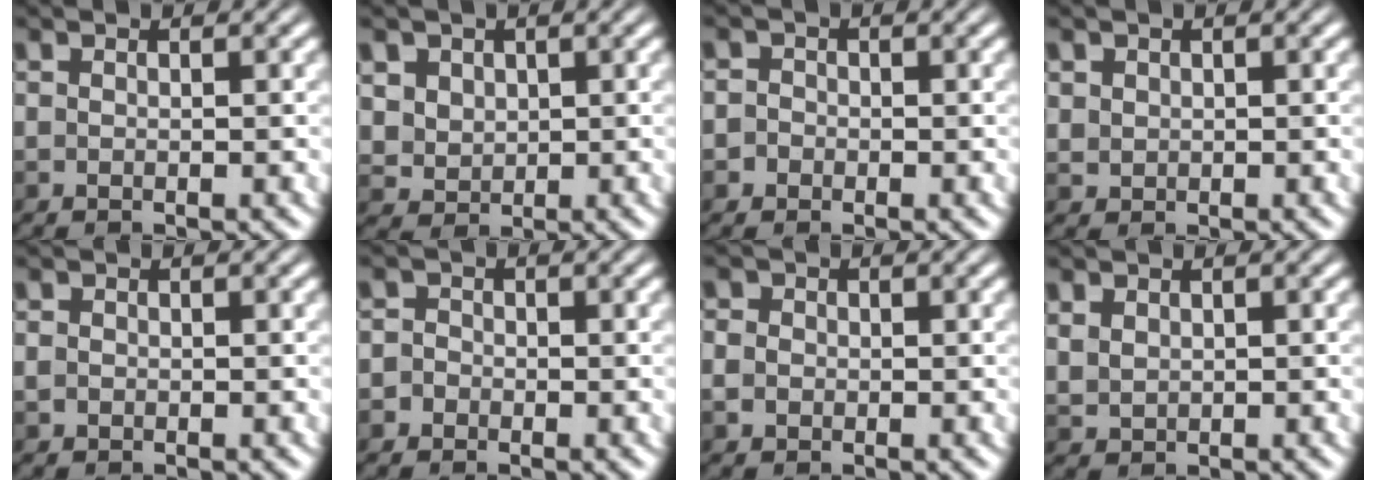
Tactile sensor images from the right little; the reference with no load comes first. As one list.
[{"total": 2.3, "force": [0.9, 2.0, 0.6], "torque": [-0.031, -0.006, 0.032]}, {"total": 1.7, "force": [-0.7, 1.6, 0.2], "torque": [-0.005, 0.005, -0.016]}, {"total": 1.2, "force": [0.5, 1.1, 0.1], "torque": [-0.016, -0.003, 0.008]}, {"total": 0.9, "force": [0.0, 0.9, 0.3], "torque": [-0.011, -0.001, -0.003]}, {"total": 2.1, "force": [-0.7, 1.9, 0.5], "torque": [-0.004, 0.007, -0.023]}, {"total": 2.4, "force": [0.3, 2.2, 0.9], "torque": [-0.031, 0.004, 0.000]}, {"total": 1.8, "force": [0.9, 1.4, 0.6], "torque": [-0.027, -0.002, 0.020]}]